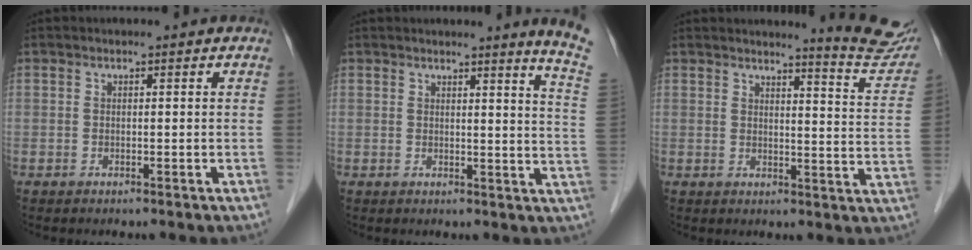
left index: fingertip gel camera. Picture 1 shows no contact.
{"total": 7.2, "force": [6.2, -1.9, 3.2], "torque": [-0.035, -0.069, 0.045]}
{"total": 9.9, "force": [9.7, -0.5, 2.2], "torque": [-0.018, -0.067, 0.096]}